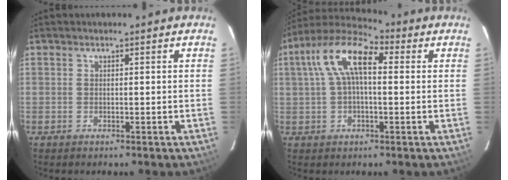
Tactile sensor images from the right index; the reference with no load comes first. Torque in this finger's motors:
{"motor_torque": [0.49, 0.02, 0.64, 0.18]}